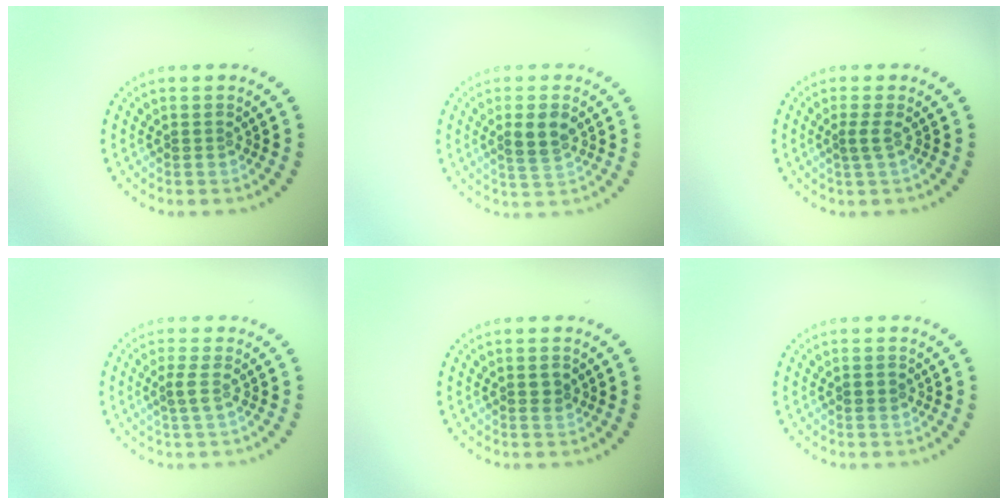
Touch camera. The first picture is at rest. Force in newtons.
{"total": 2.6, "press": 2.5, "slide": 0.8}
{"total": 1.1, "press": 0.7, "slide": 0.8}
{"total": 1.3, "press": 1.1, "slide": 0.7}
{"total": 1.1, "press": 1.1, "slide": 0.1}
{"total": 1.1, "press": 1.1, "slide": 0.1}